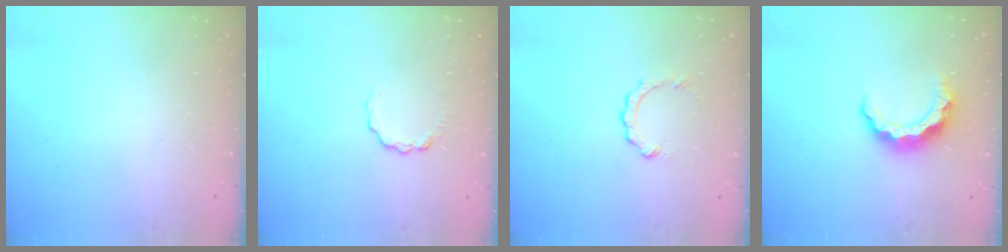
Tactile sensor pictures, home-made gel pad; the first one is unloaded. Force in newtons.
{"total": 3.9, "press": 3.9, "slide": 0.5}
{"total": 2.5, "press": 2.4, "slide": 0.4}
{"total": 8.2, "press": 8.2, "slide": 0.9}